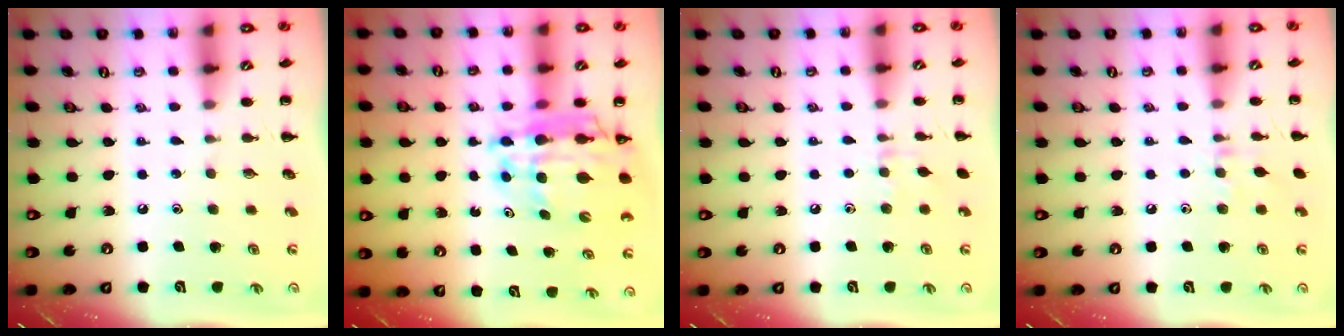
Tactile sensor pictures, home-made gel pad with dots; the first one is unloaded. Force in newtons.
{"total": 14.7, "press": 14.2, "slide": 3.8}
{"total": 5.4, "press": 5.0, "slide": 1.9}
{"total": 6.4, "press": 6.2, "slide": 1.6}